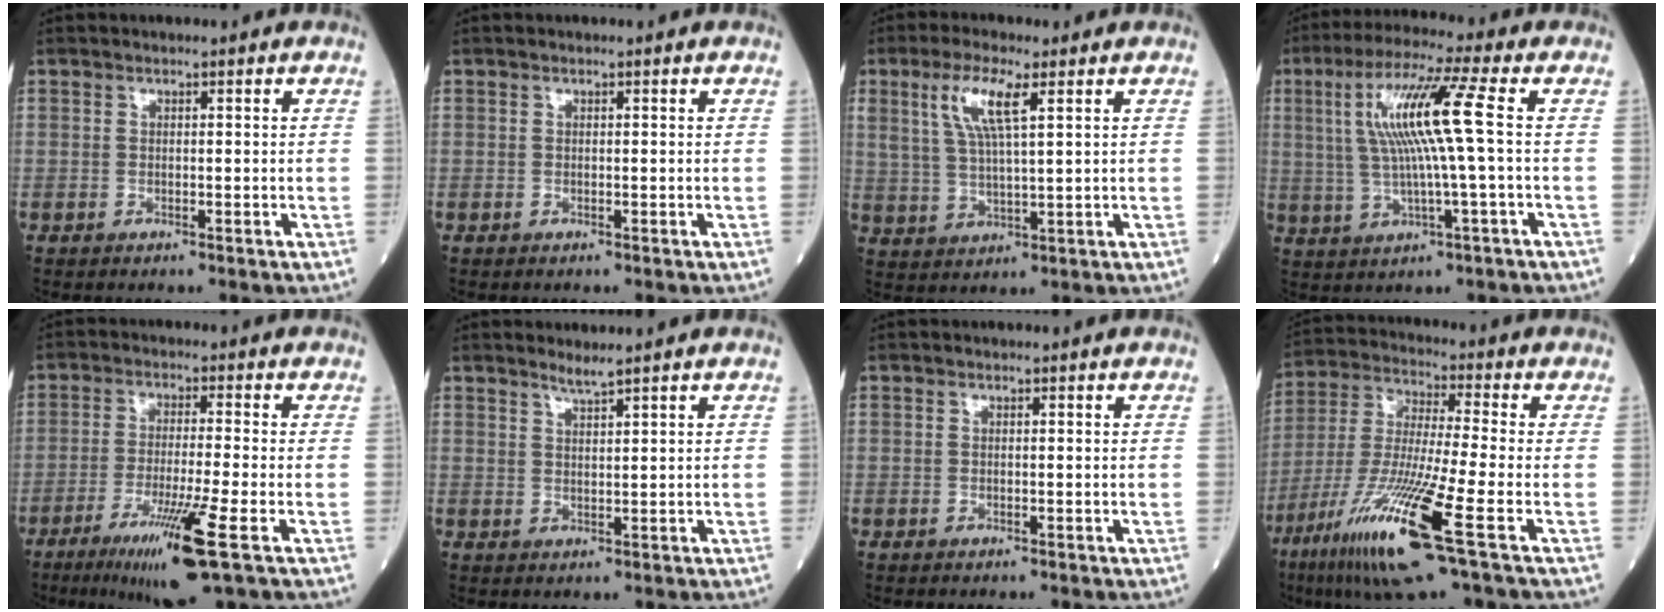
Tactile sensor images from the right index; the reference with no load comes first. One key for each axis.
{"total": 0.0}
{"total": 7.3, "fx": 3.2, "fy": 1.1, "fz": 6.5, "tx": -0.139, "ty": 0.007, "tz": 0.065}
{"total": 11.3, "fx": 1.7, "fy": -0.7, "fz": 11.1, "tx": -0.221, "ty": 0.016, "tz": 0.032}
{"total": 10.9, "fx": -5.4, "fy": -0.5, "fz": 9.5, "tx": -0.173, "ty": -0.034, "tz": -0.092}
{"total": 1.7, "fx": 1.6, "fy": -0.5, "fz": 0.6, "tx": -0.014, "ty": -0.005, "tz": 0.032}
{"total": 0.0}
{"total": 17.0, "fx": -7.8, "fy": -0.1, "fz": 15.1, "tx": -0.319, "ty": -0.041, "tz": -0.151}